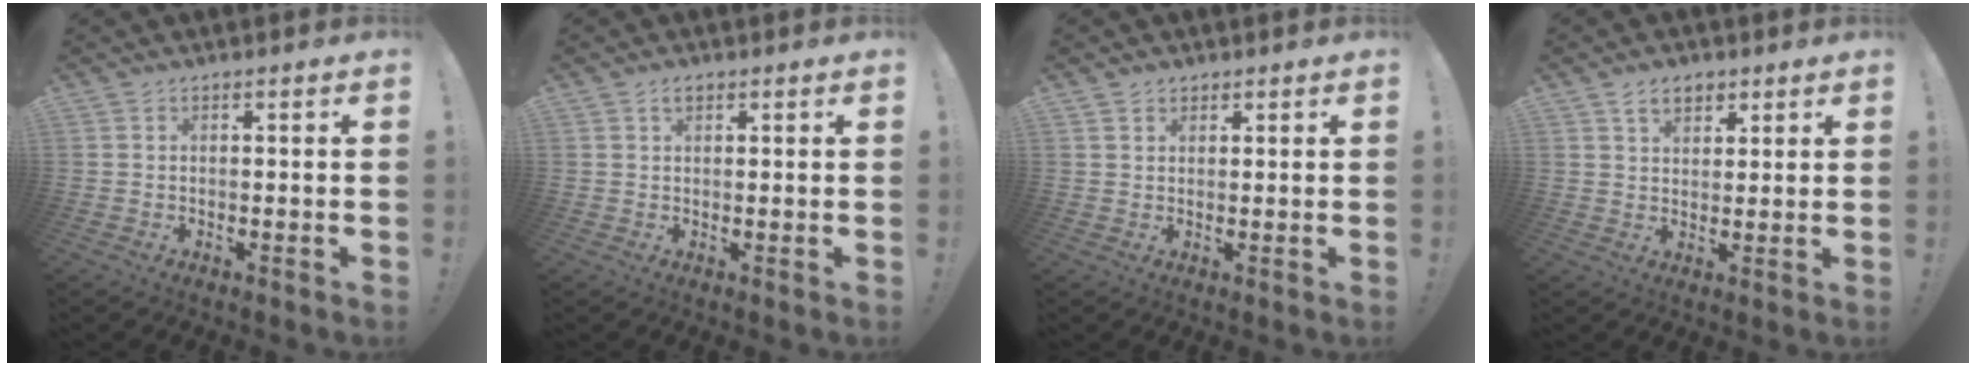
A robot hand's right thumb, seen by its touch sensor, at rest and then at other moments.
{"total": 1.8, "force": [1.1, 1.0, 1.1], "torque": [-0.011, -0.002, 0.017]}
{"total": 1.9, "force": [1.3, 1.2, 0.4], "torque": [0.001, -0.008, 0.023]}
{"total": 5.7, "force": [3.4, 3.5, 2.9], "torque": [-0.044, -0.008, 0.062]}